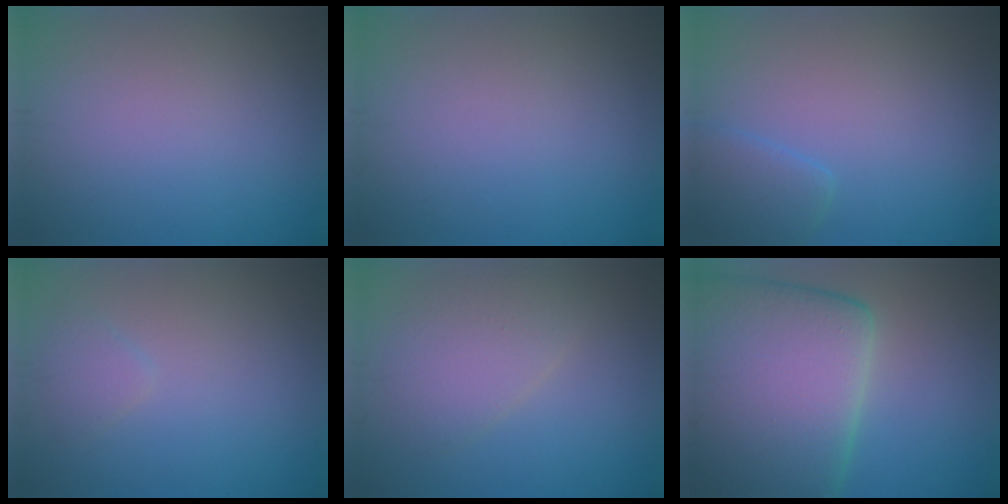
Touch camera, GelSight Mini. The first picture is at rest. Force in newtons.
{"total": 0.0}
{"total": 2.3, "press": 2.3, "slide": 0.1}
{"total": 1.2, "press": 1.2, "slide": 0.1}
{"total": 3.2, "press": 3.2, "slide": 0.4}
{"total": 16.2, "press": 16.1, "slide": 1.5}